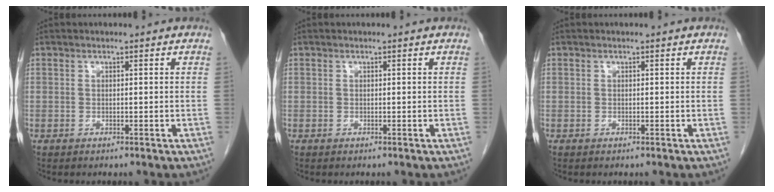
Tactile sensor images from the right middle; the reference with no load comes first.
{"total": 0.0}
{"total": 0.0}